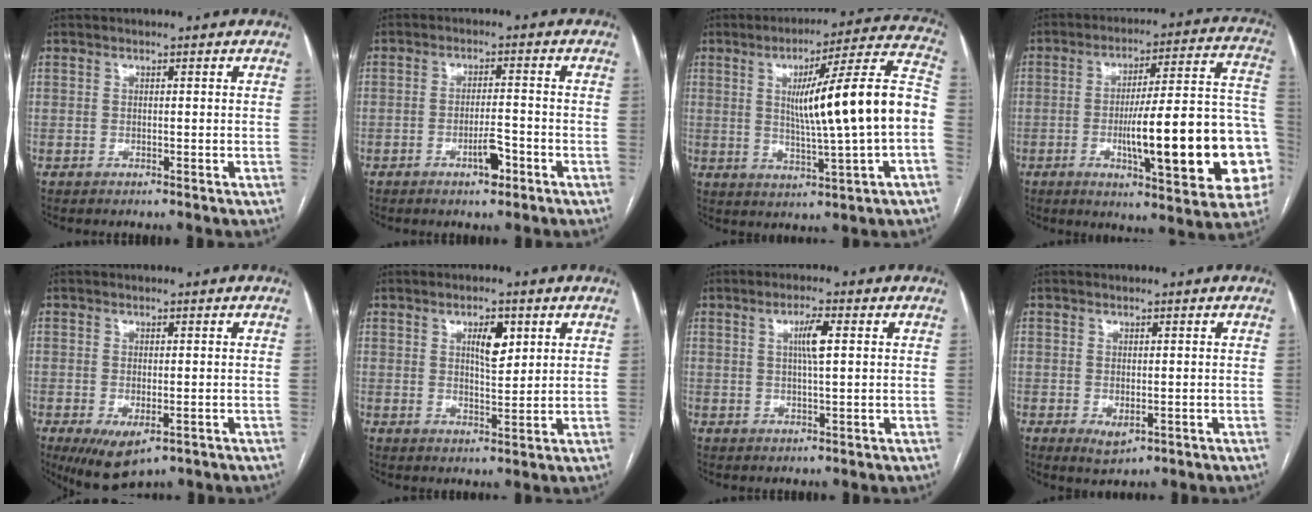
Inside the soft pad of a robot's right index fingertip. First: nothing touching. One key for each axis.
{"total": 3.8, "fx": -2.0, "fy": 0.9, "fz": 3.0, "tx": -0.055, "ty": 0.002, "tz": -0.031}
{"total": 17.6, "fx": -0.1, "fy": -0.1, "fz": 17.6, "tx": -0.257, "ty": 0.018, "tz": -0.002}
{"total": 22.8, "fx": -5.0, "fy": 3.3, "fz": 22.0, "tx": -0.239, "ty": 0.020, "tz": -0.059}
{"total": 6.9, "fx": -3.5, "fy": 3.0, "fz": 5.2, "tx": -0.084, "ty": -0.017, "tz": -0.047}
{"total": 4.7, "fx": 2.0, "fy": 1.6, "fz": 4.0, "tx": -0.066, "ty": 0.002, "tz": 0.035}
{"total": 3.9, "fx": 1.0, "fy": 0.2, "fz": 3.7, "tx": -0.067, "ty": 0.002, "tz": 0.016}
{"total": 2.7, "fx": -0.8, "fy": 1.4, "fz": 2.1, "tx": -0.032, "ty": -0.005, "tz": -0.002}